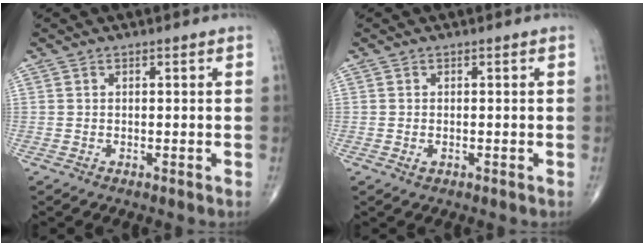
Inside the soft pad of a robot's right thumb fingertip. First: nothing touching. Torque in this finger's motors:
{"motor_torque": [-0.35, -0.09, -0.07, 0.01, -0.02]}